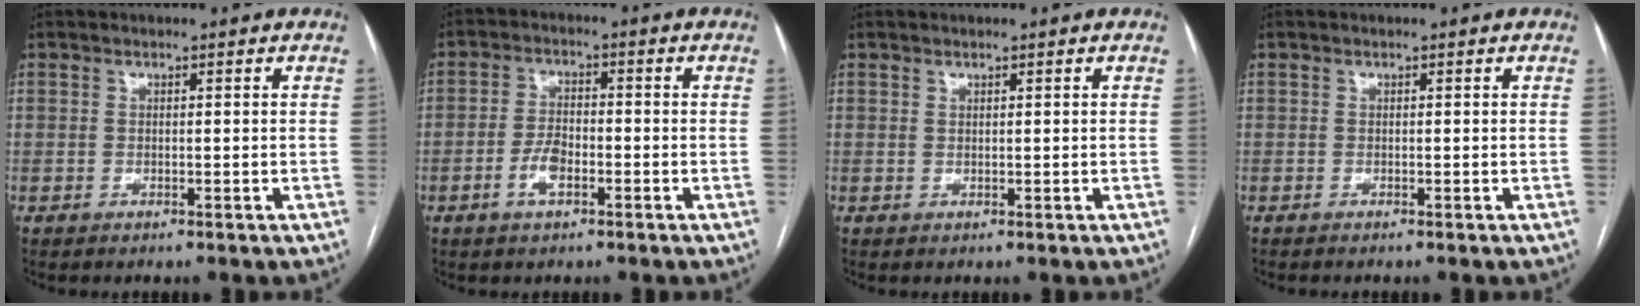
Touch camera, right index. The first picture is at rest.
{"total": 4.2, "force": [-1.7, 1.8, 3.4], "torque": [-0.073, 0.006, -0.032]}
{"total": 0.0}
{"total": 0.6, "force": [-0.6, -0.1, 0.2], "torque": [0.001, -0.001, -0.010]}